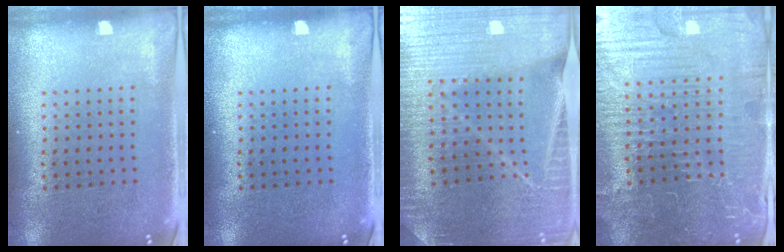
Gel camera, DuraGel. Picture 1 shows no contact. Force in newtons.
{"total": 0.0}
{"total": 3.6, "press": 3.5, "slide": 0.7}
{"total": 5.8, "press": 5.3, "slide": 2.3}